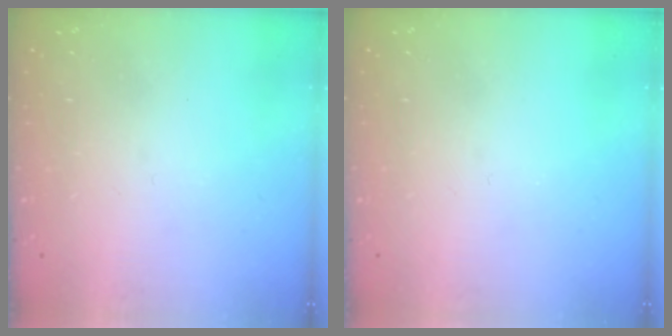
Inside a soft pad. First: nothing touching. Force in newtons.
{"total": 0.0}